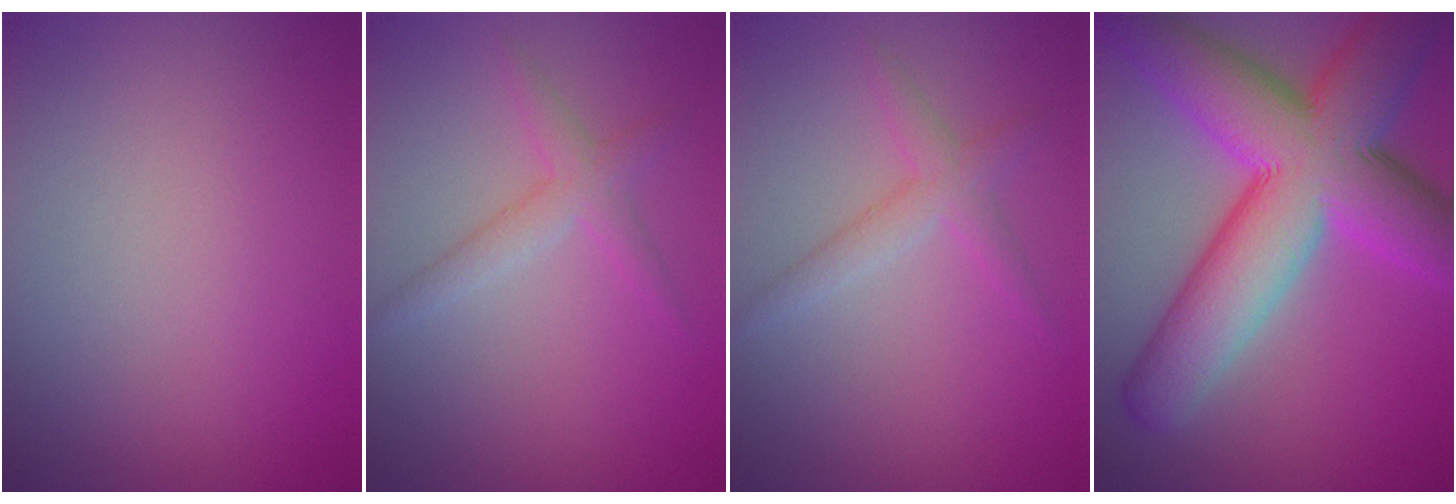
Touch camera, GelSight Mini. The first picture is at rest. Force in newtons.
{"total": 2.3, "press": 2.3, "slide": 0.2}
{"total": 2.3, "press": 2.3, "slide": 0.2}
{"total": 14.5, "press": 14.5, "slide": 0.4}